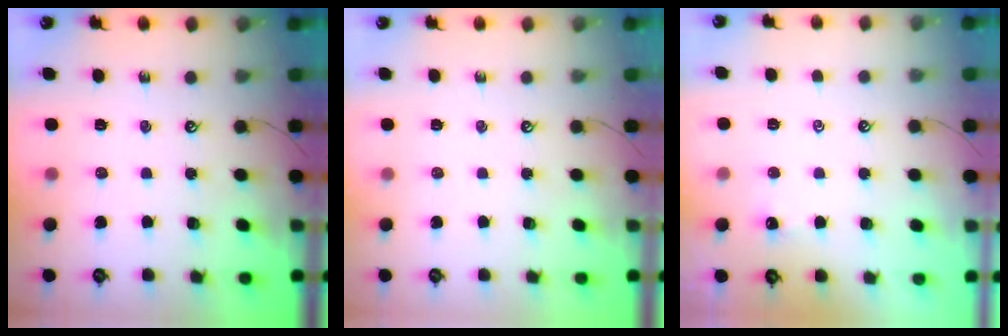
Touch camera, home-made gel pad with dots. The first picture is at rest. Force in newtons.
{"total": 0.0}
{"total": 2.0, "press": 2.0, "slide": 0.4}